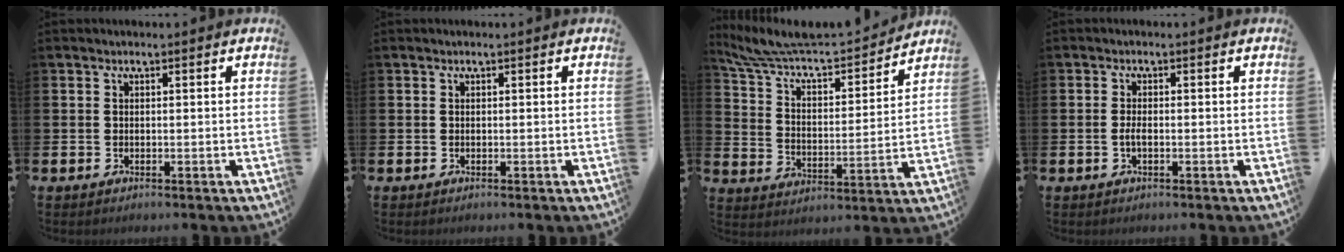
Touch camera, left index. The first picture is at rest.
{"total": 0.0}
{"total": 8.9, "force": [8.4, 2.1, 2.3], "torque": [-0.087, -0.062, 0.142]}
{"total": 1.4, "force": [-0.4, 0.5, 1.3], "torque": [-0.016, -0.002, -0.009]}